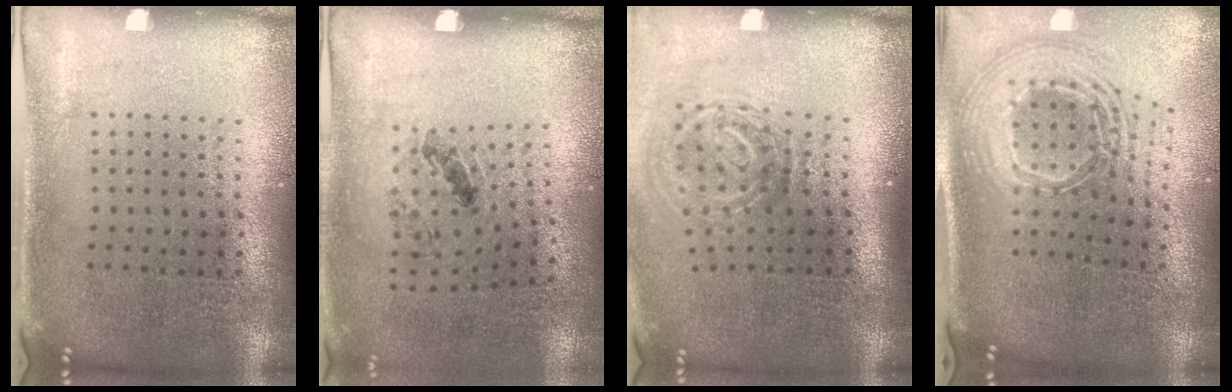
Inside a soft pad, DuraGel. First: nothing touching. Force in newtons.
{"total": 1.2, "press": 0.7, "slide": 1.0}
{"total": 2.1, "press": 1.3, "slide": 1.6}
{"total": 2.6, "press": 1.8, "slide": 1.8}